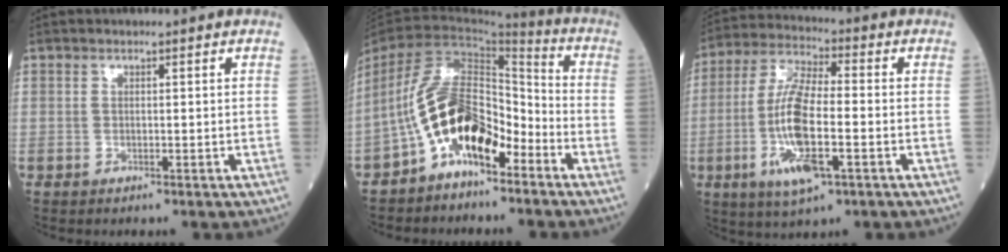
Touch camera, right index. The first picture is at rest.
{"total": 12.7, "force": [-6.5, 5.9, 9.2], "torque": [-0.188, 0.029, -0.119]}
{"total": 13.1, "force": [-3.5, 3.0, 12.2], "torque": [-0.254, -0.011, -0.063]}